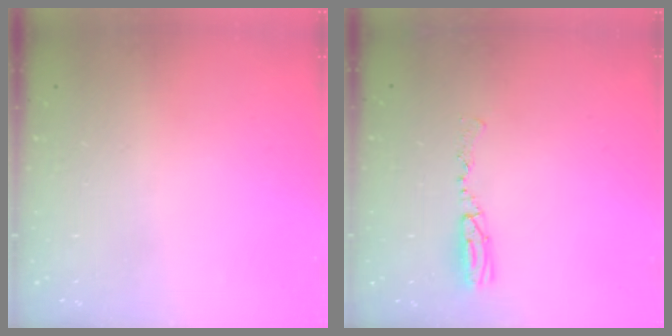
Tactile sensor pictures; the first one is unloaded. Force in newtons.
{"total": 5.6, "press": 5.3, "slide": 1.9}